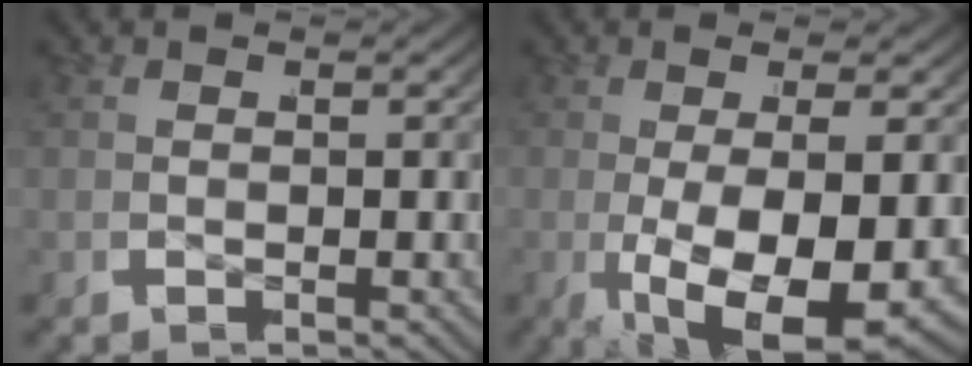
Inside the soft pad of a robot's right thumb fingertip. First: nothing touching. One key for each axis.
{"total": 10.3, "fx": -3.1, "fy": 4.8, "fz": 8.6, "tx": -0.173, "ty": -0.037, "tz": -0.027}